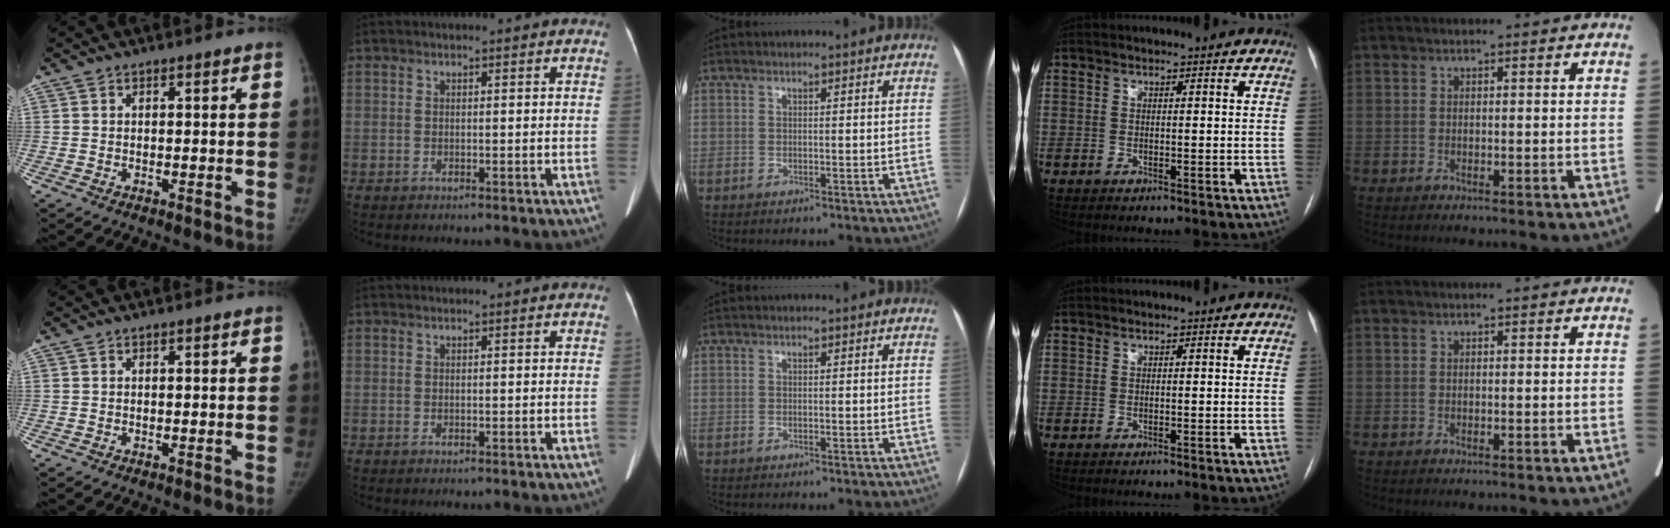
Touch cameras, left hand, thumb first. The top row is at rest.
{}